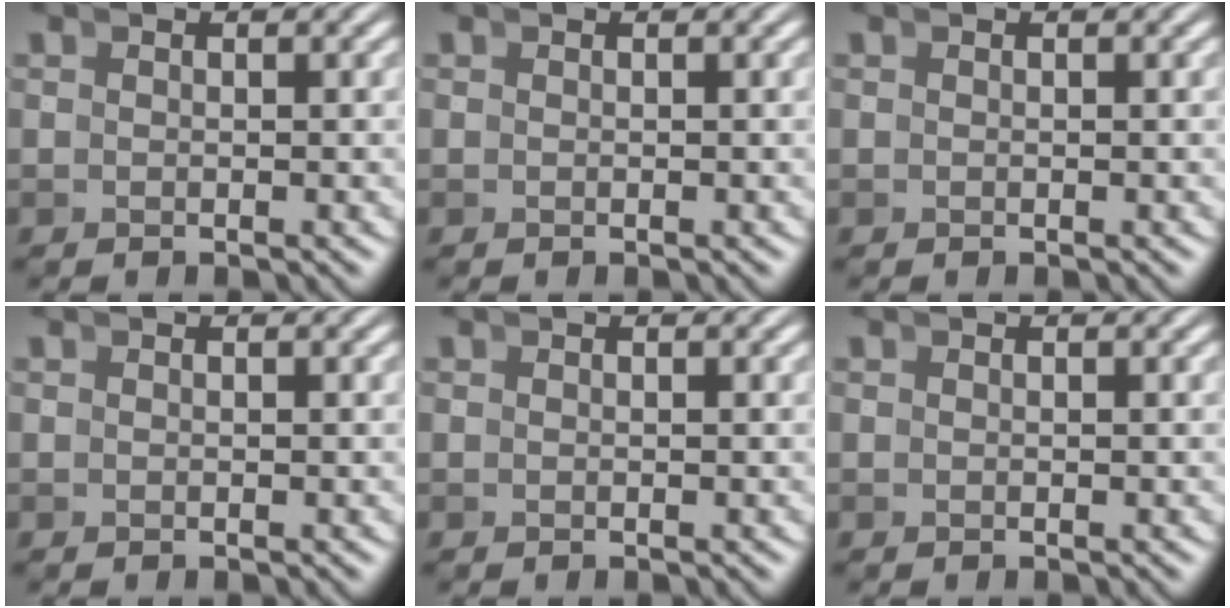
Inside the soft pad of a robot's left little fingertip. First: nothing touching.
{"total": 0.0}
{"total": 0.0}
{"total": 0.0}
{"total": 0.0}
{"total": 0.0}